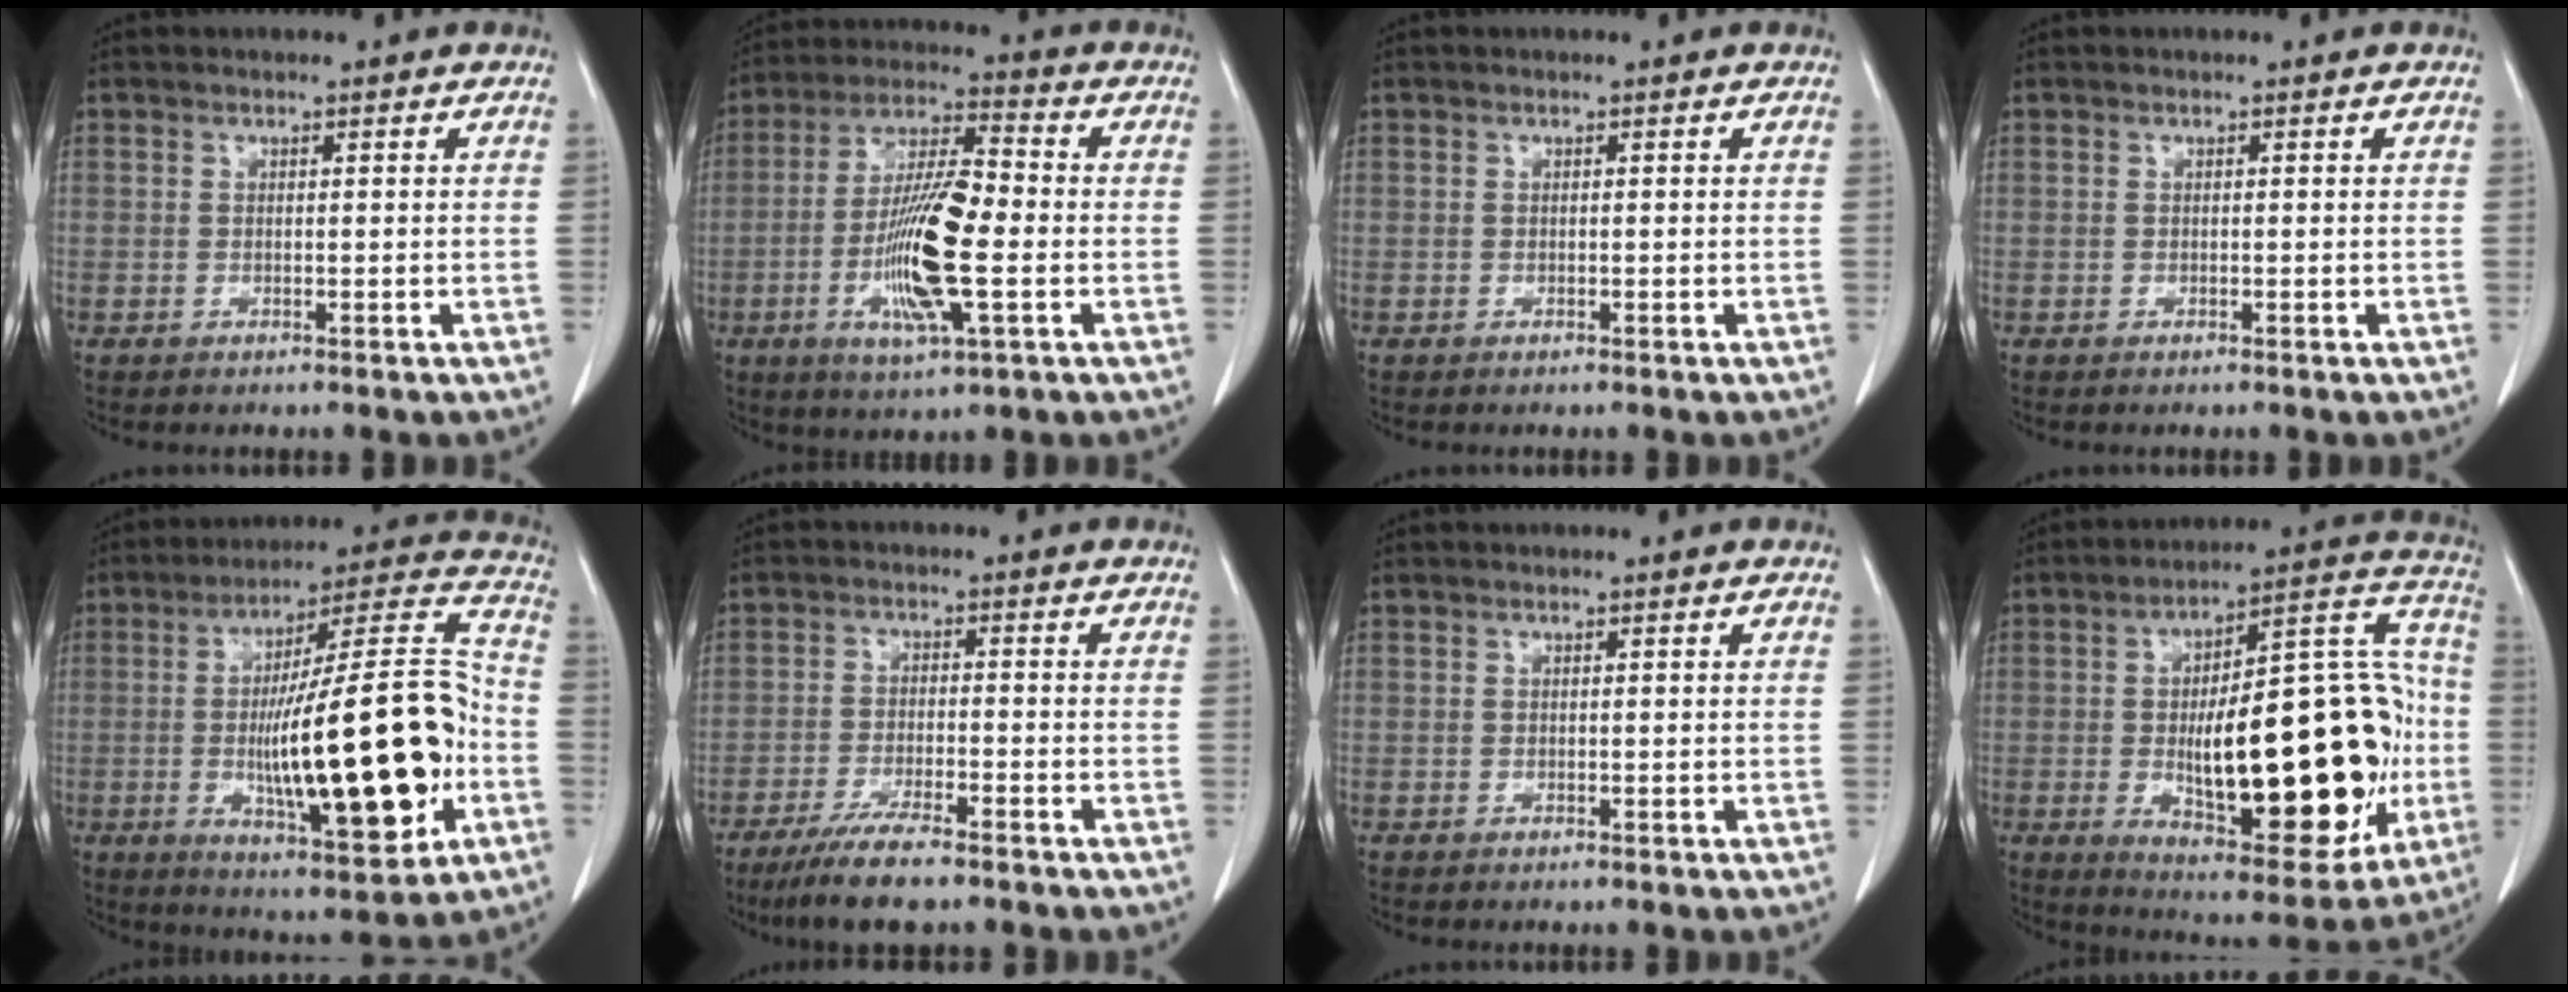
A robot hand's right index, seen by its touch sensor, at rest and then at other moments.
{"total": 14.0, "force": [-3.0, 2.2, 13.5], "torque": [-0.262, -0.006, -0.057]}
{"total": 0.0}
{"total": 0.0}
{"total": 25.2, "force": [-4.6, 4.5, 24.4], "torque": [-0.372, 0.011, -0.061]}
{"total": 7.5, "force": [-5.7, 0.7, 4.9], "torque": [-0.087, -0.019, -0.096]}
{"total": 0.0}
{"total": 29.9, "force": [-4.0, 10.2, 27.8], "torque": [-0.379, 0.022, -0.040]}